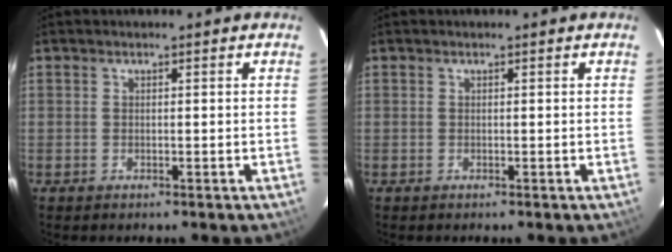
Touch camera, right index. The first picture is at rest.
{"total": 0.0}